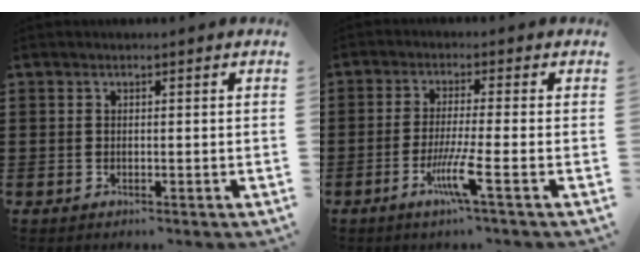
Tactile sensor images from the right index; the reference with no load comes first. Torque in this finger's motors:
{"motor_torque": [2.14, 0.00, 0.19, 0.12]}